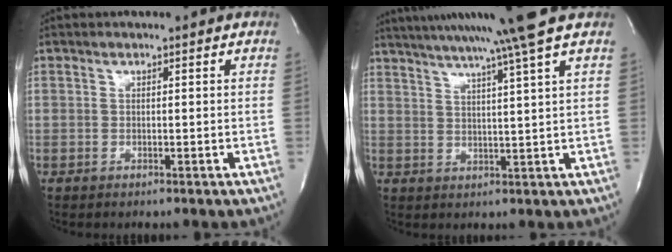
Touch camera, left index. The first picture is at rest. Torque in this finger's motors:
{"motor_torque": [0.93, -0.77, 0.57, 0.13]}